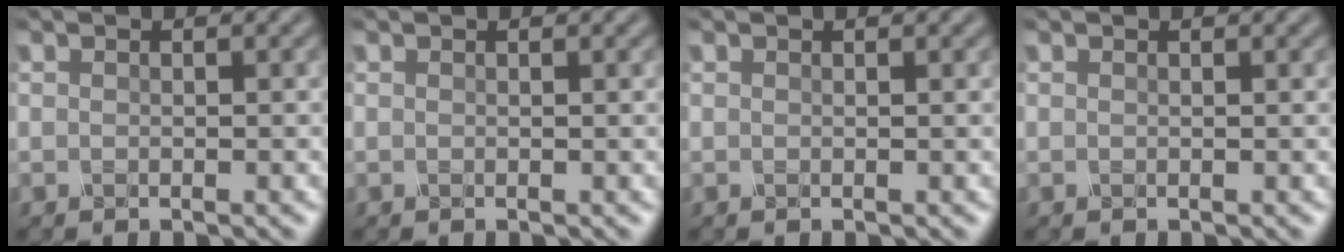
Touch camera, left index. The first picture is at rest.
{"total": 1.2, "force": [0.7, 0.5, 0.8], "torque": [-0.004, 0.002, 0.000]}
{"total": 1.5, "force": [0.9, 0.6, 1.0], "torque": [-0.002, 0.003, -0.003]}
{"total": 1.4, "force": [0.9, 0.6, 1.0], "torque": [-0.002, 0.003, -0.003]}